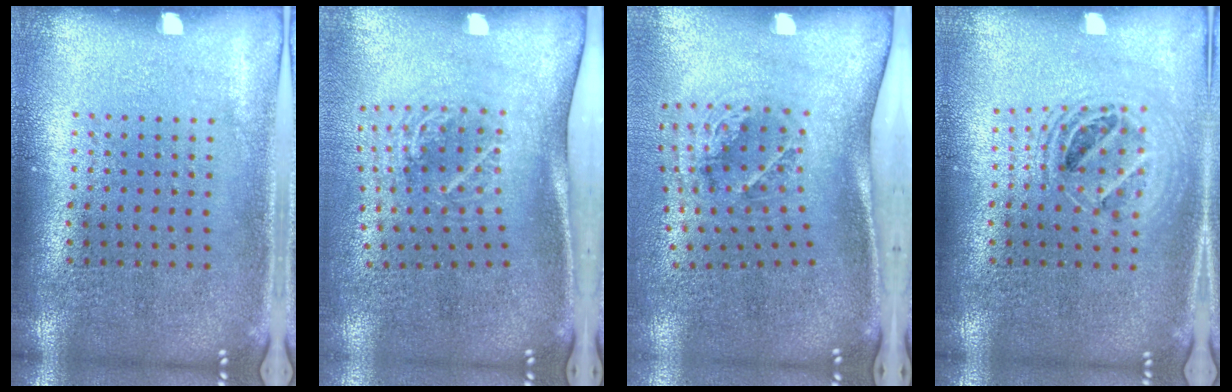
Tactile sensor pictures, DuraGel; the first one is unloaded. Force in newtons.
{"total": 2.0, "press": 1.4, "slide": 1.4}
{"total": 2.0, "press": 1.3, "slide": 1.5}
{"total": 1.5, "press": 1.3, "slide": 0.7}